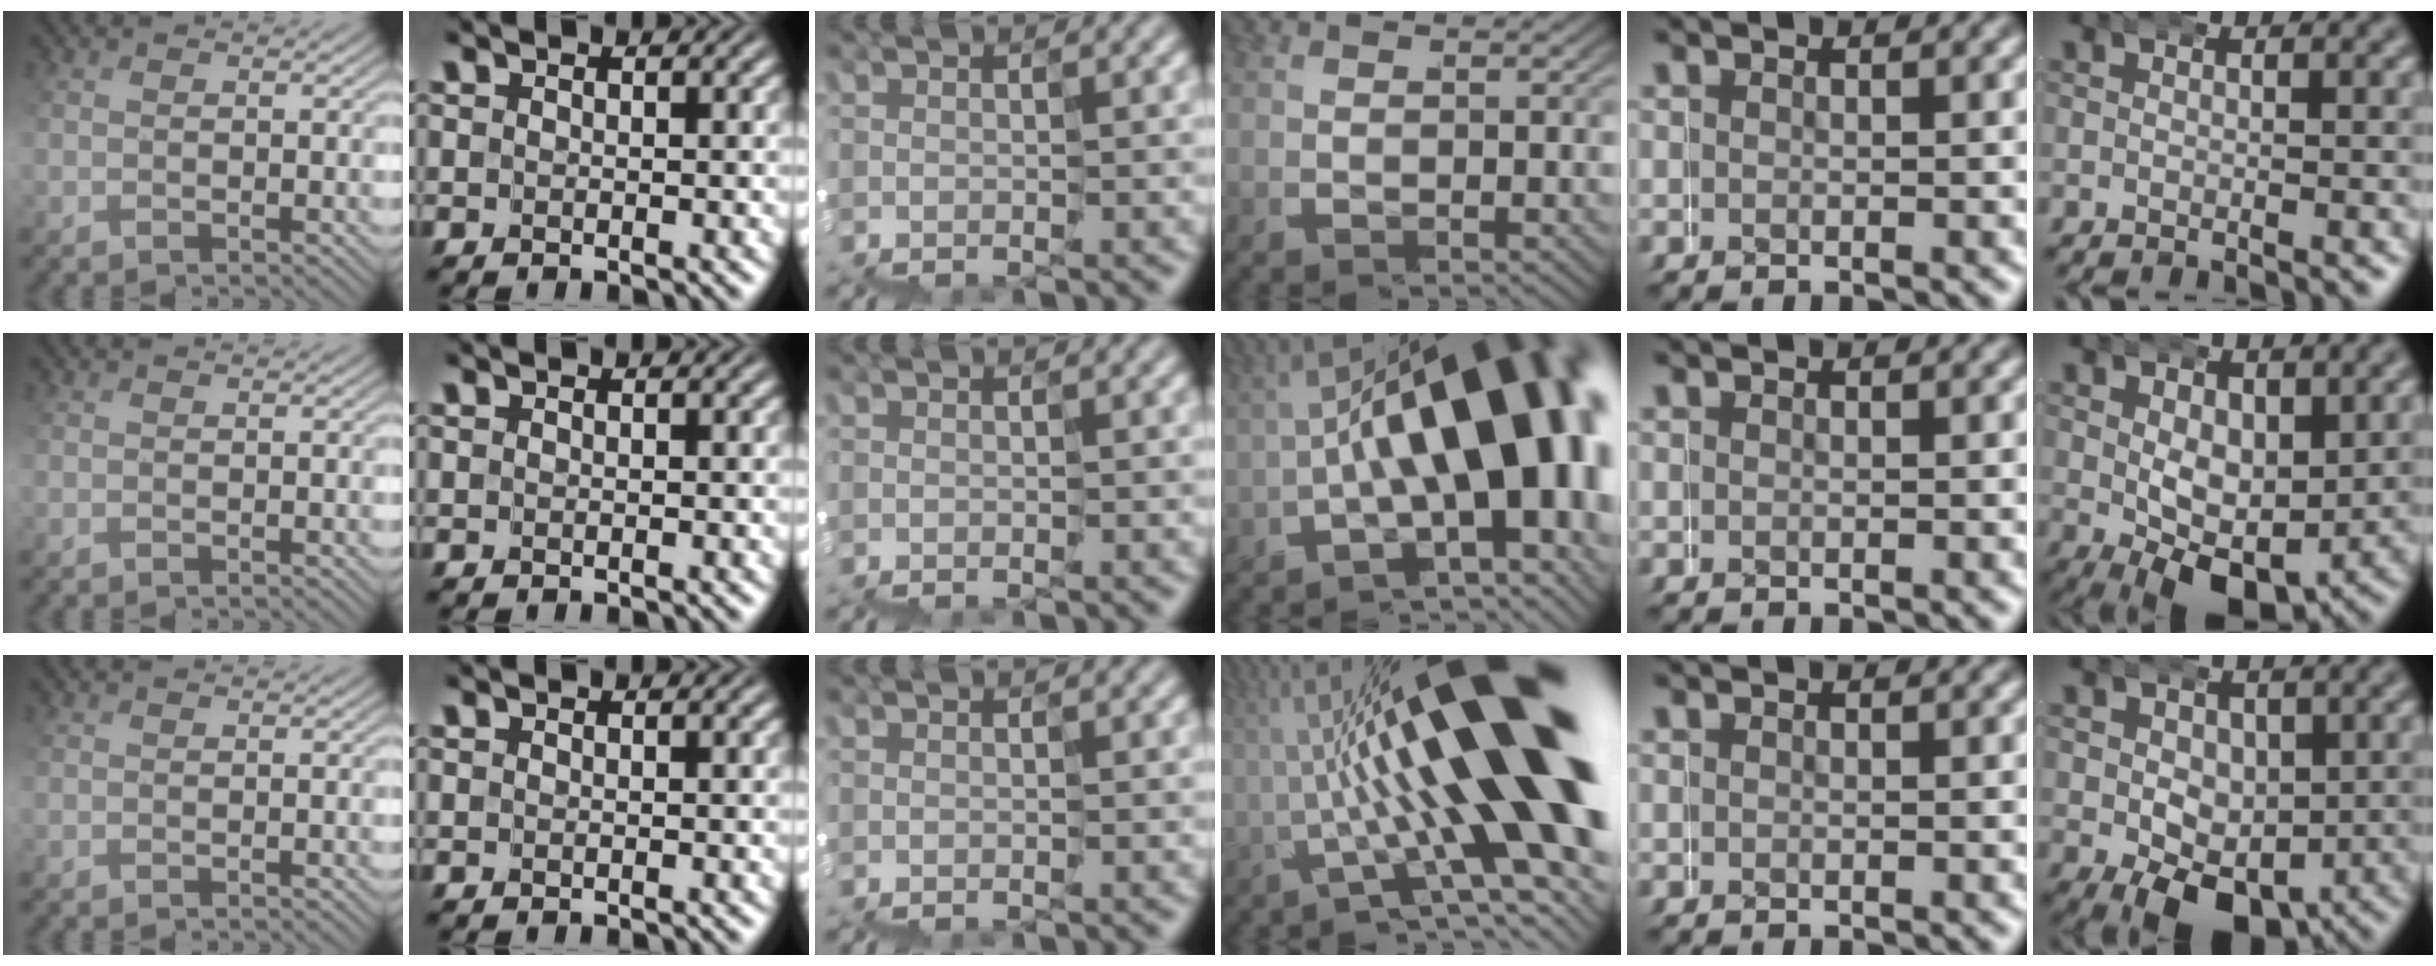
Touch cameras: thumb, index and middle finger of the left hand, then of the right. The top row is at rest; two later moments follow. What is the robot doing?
{"motion": "wrap", "object": "duck tape"}